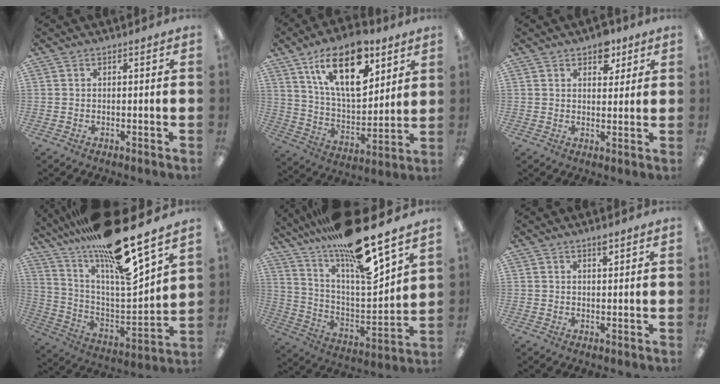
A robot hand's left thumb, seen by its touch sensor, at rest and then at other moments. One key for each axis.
{"total": 20.4, "fx": 11.4, "fy": 9.6, "fz": 13.9, "tx": -0.228, "ty": -0.040, "tz": 0.193}
{"total": 5.9, "fx": 3.9, "fy": 3.4, "fz": 2.8, "tx": -0.016, "ty": -0.018, "tz": 0.063}
{"total": 21.6, "fx": 16.7, "fy": 3.0, "fz": 13.3, "tx": -0.232, "ty": -0.124, "tz": 0.268}
{"total": 20.6, "fx": 16.4, "fy": 2.4, "fz": 12.2, "tx": -0.213, "ty": -0.123, "tz": 0.267}
{"total": 2.1, "fx": 1.6, "fy": 0.6, "fz": 1.3, "tx": -0.022, "ty": -0.004, "tz": 0.027}